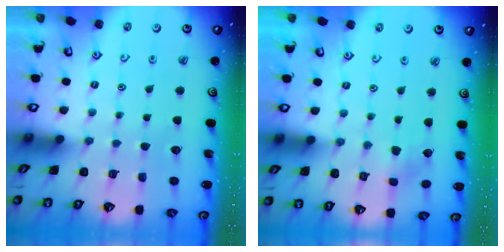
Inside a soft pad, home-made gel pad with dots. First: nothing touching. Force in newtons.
{"total": 2.8, "press": 2.8, "slide": 0.2}